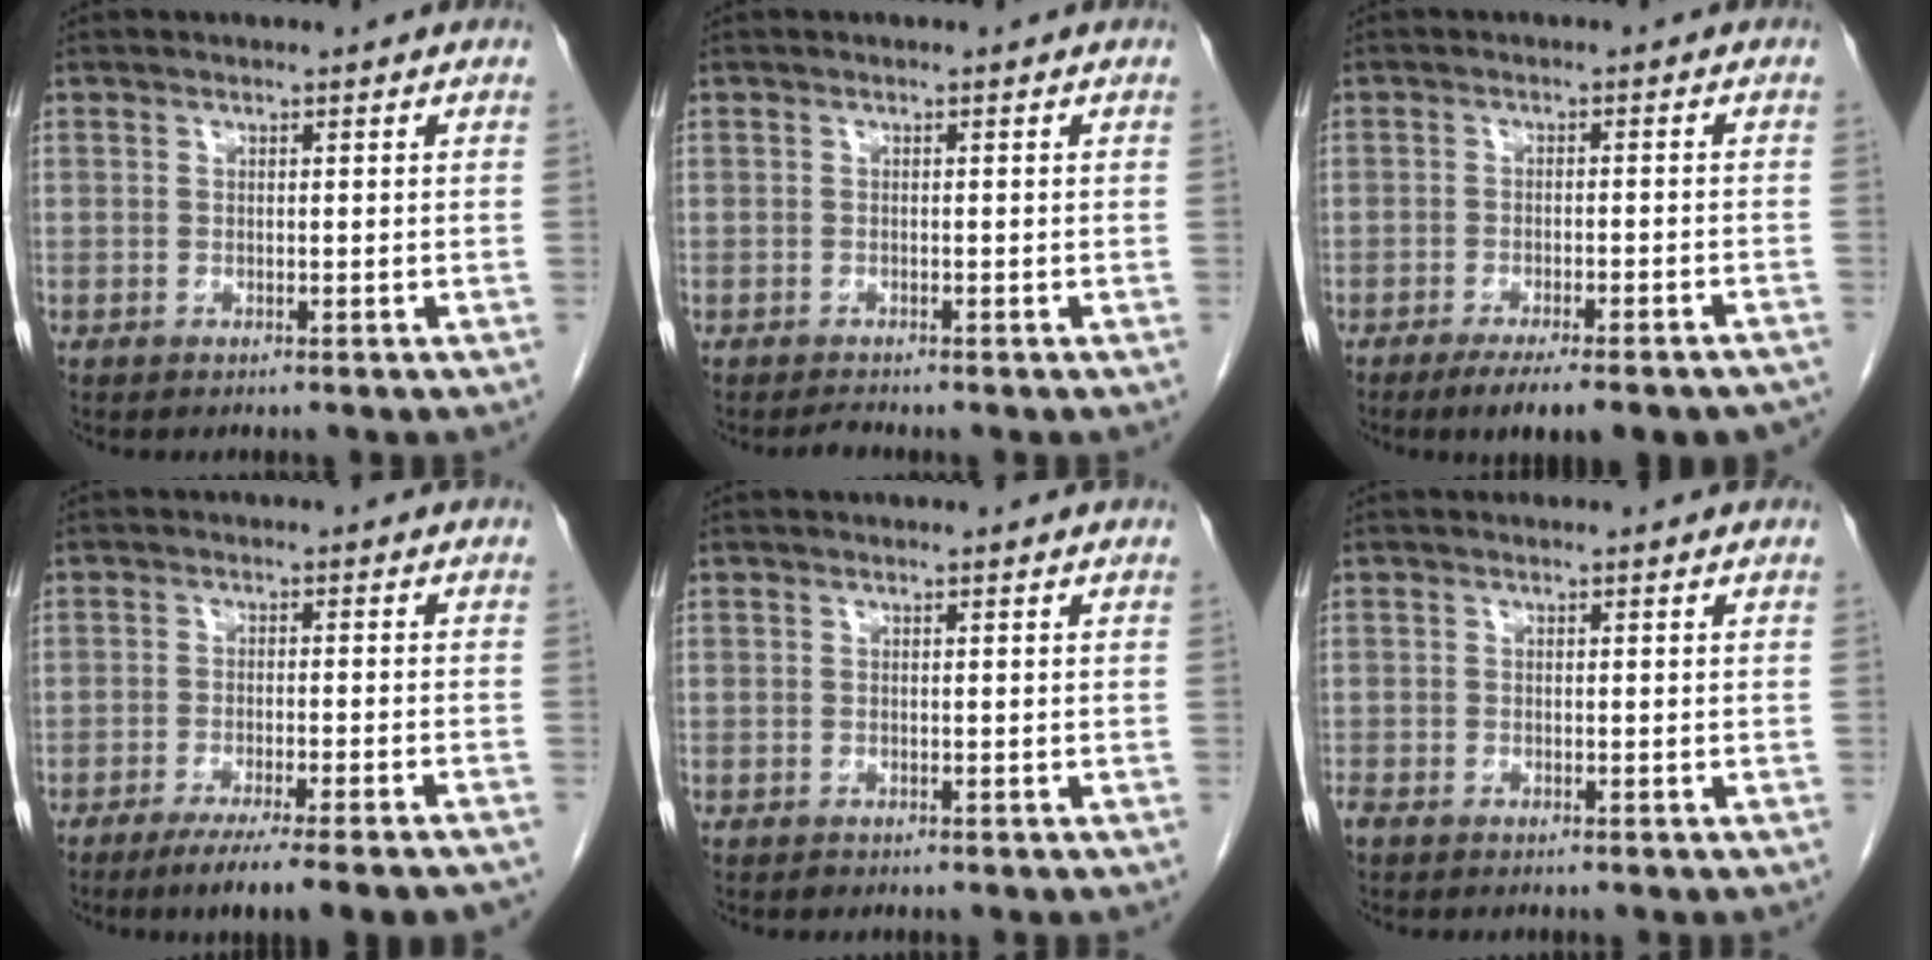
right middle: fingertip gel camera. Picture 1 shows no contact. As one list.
[{"total": 0.7, "force": [-0.7, -0.3, 0.0], "torque": [-0.006, -0.007, -0.010]}, {"total": 13.2, "force": [-10.9, 2.1, 7.1], "torque": [-0.066, -0.007, -0.141]}, {"total": 13.0, "force": [-10.8, -0.1, 7.3], "torque": [-0.080, -0.031, -0.155]}, {"total": 0.0}, {"total": 1.0, "force": [-0.8, 0.4, 0.4], "torque": [-0.016, -0.003, -0.015]}]